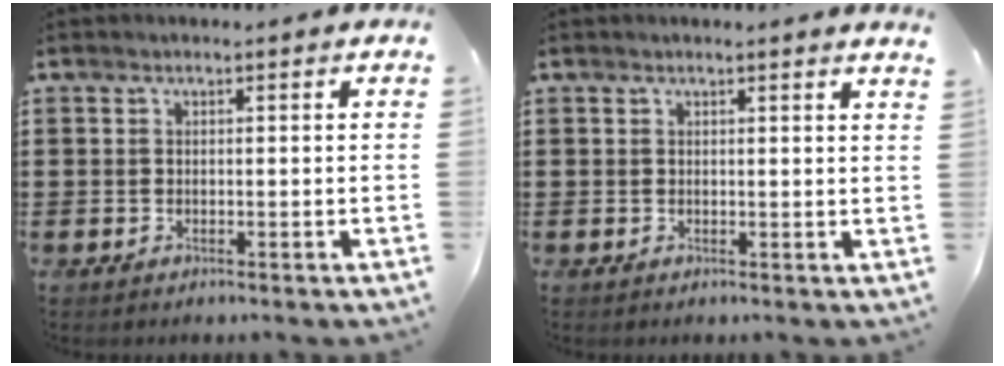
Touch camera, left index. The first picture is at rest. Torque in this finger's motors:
{"motor_torque": [0.45, -0.60, -0.07, 0.01]}